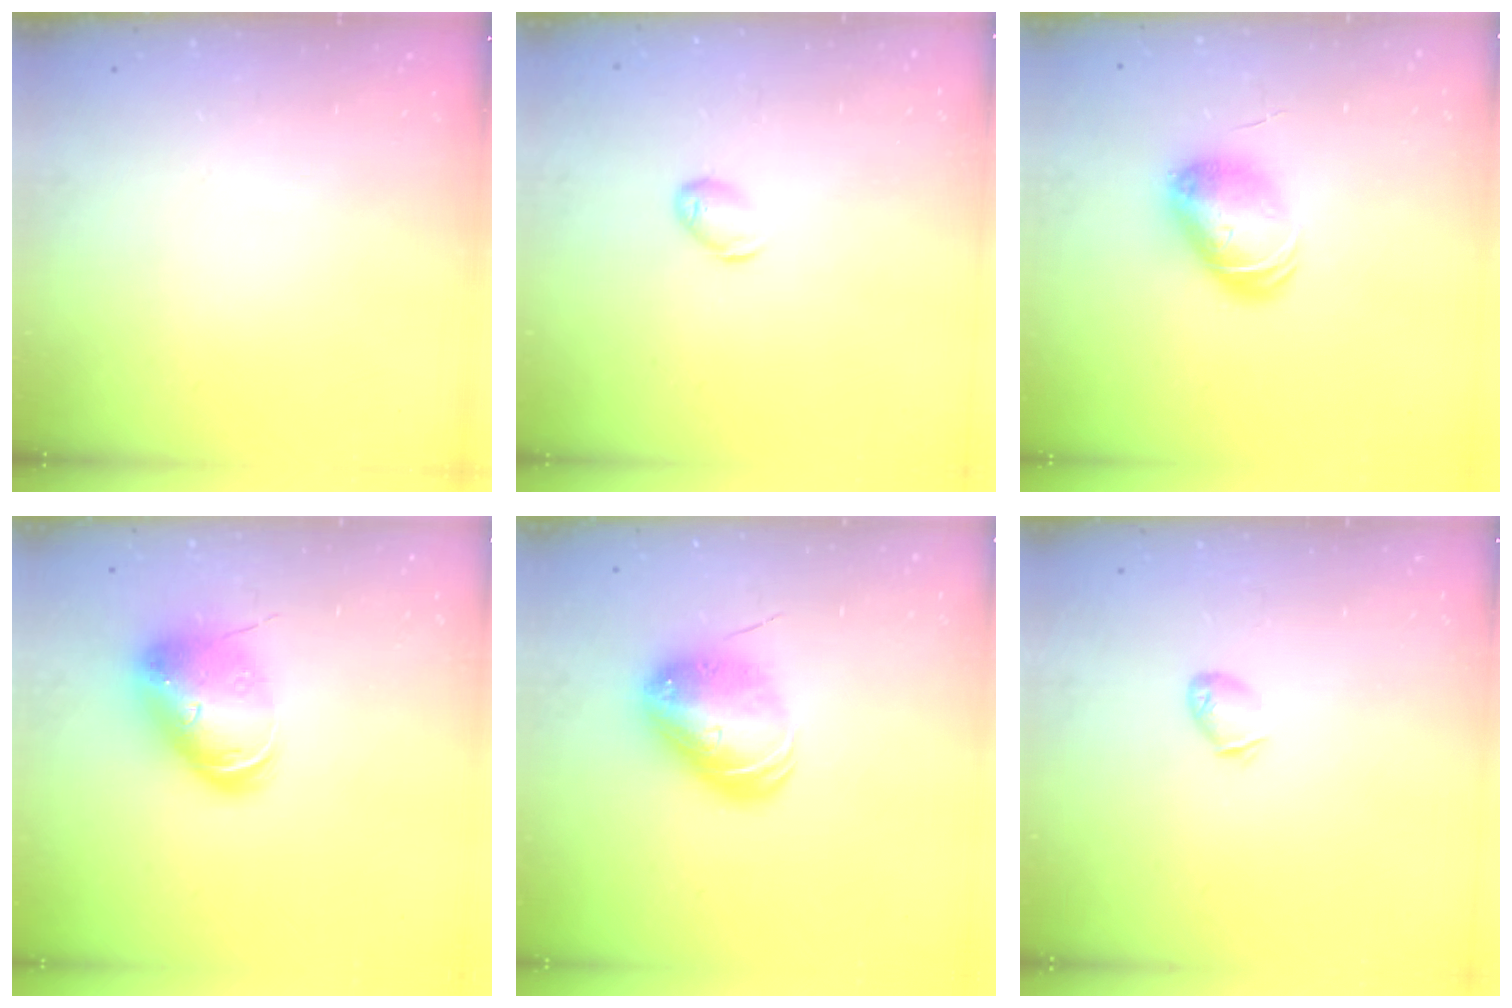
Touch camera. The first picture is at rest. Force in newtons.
{"total": 6.2, "press": 6.1, "slide": 1.1}
{"total": 9.5, "press": 9.5, "slide": 0.2}
{"total": 13.9, "press": 13.7, "slide": 2.5}
{"total": 10.9, "press": 10.7, "slide": 2.0}
{"total": 4.1, "press": 4.0, "slide": 0.9}